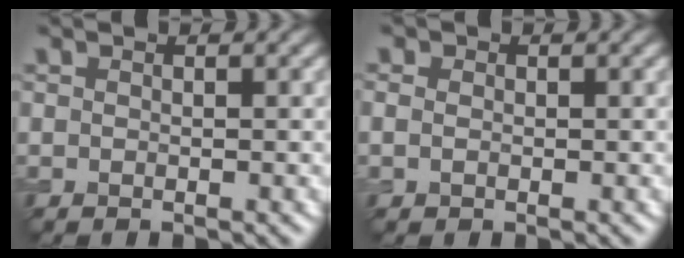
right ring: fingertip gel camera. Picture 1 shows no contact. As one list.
[{"total": 1.5, "force": [0.2, 1.3, 0.8], "torque": [-0.015, 0.005, -0.003]}]